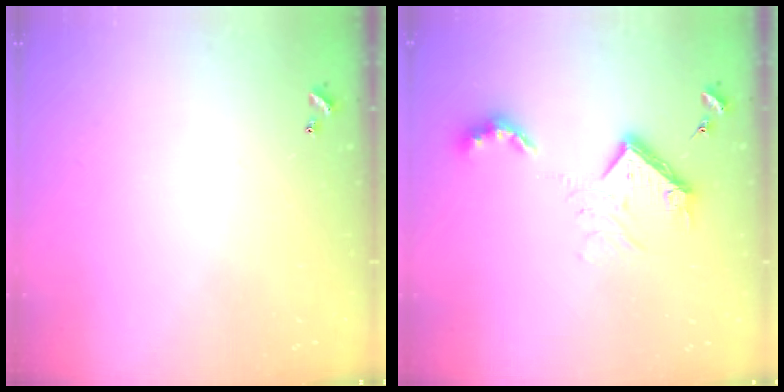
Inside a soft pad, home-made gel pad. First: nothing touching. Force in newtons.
{"total": 12.0, "press": 12.0, "slide": 0.4}